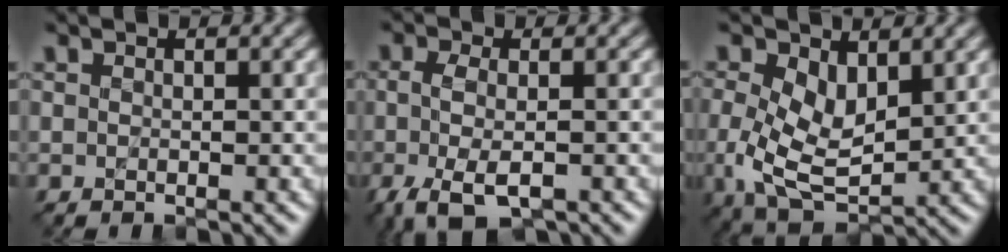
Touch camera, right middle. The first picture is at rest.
{"total": 5.2, "force": [-2.3, 2.4, 4.0], "torque": [-0.092, -0.005, -0.044]}
{"total": 5.8, "force": [0.7, 3.4, 4.7], "torque": [-0.106, -0.002, 0.014]}